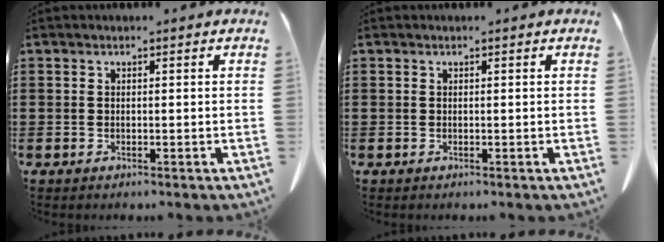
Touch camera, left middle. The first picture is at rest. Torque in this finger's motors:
{"motor_torque": [-0.07, 0.09, 0.00, 0.00]}